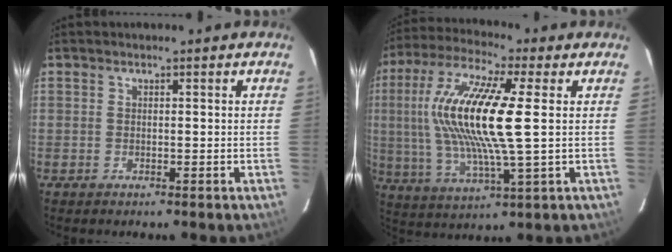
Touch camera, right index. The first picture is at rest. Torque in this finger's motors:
{"motor_torque": [2.14, 0.00, 1.06, 0.21]}